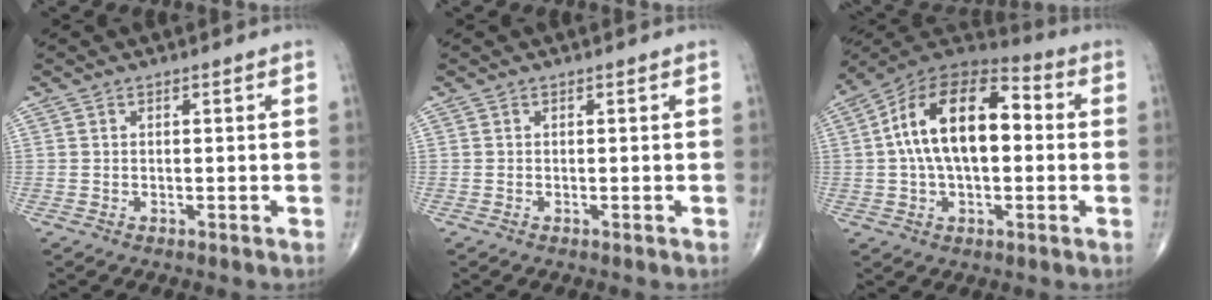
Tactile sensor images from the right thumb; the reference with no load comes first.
{"total": 0.0}
{"total": 18.7, "force": [1.5, 10.2, 15.6], "torque": [-0.258, 0.039, 0.017]}